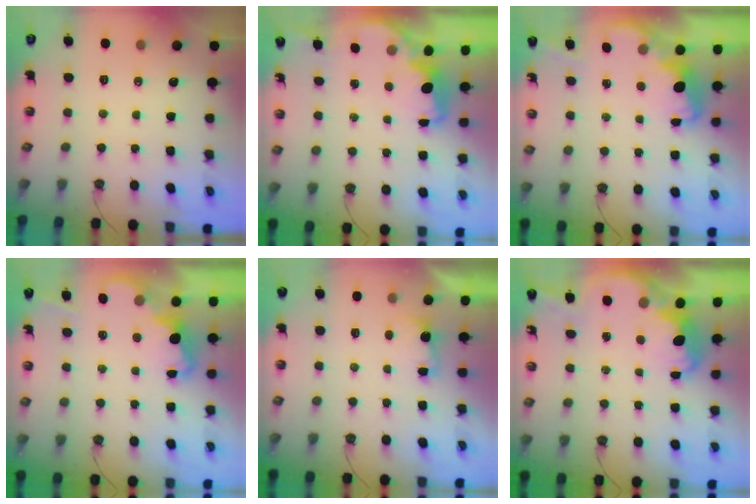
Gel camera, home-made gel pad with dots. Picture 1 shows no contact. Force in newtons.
{"total": 2.0, "press": 1.9, "slide": 0.7}
{"total": 2.8, "press": 2.6, "slide": 0.8}
{"total": 2.4, "press": 2.3, "slide": 0.5}
{"total": 2.1, "press": 1.9, "slide": 0.9}
{"total": 4.2, "press": 4.2, "slide": 0.5}